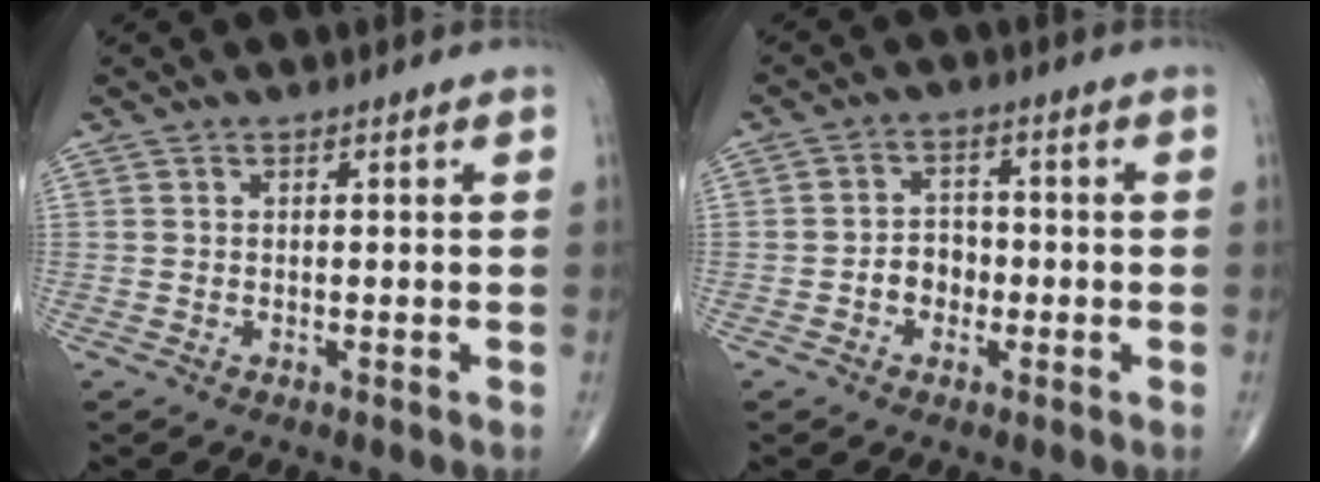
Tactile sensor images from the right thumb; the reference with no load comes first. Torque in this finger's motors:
{"motor_torque": [1.07, 0.18, 0.49, -0.17, 0.00]}